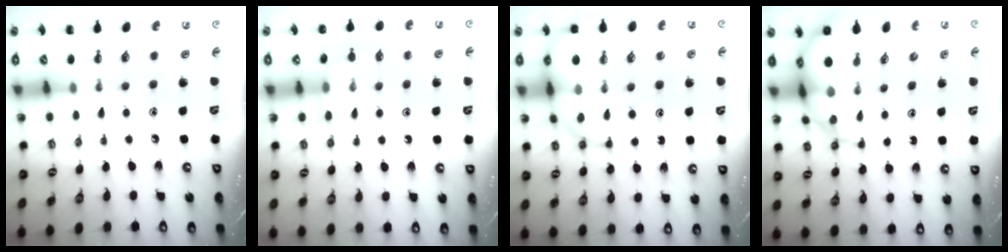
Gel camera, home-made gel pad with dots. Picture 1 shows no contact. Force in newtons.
{"total": 6.3, "press": 6.3, "slide": 0.4}
{"total": 13.3, "press": 12.9, "slide": 3.3}
{"total": 10.5, "press": 10.1, "slide": 2.8}